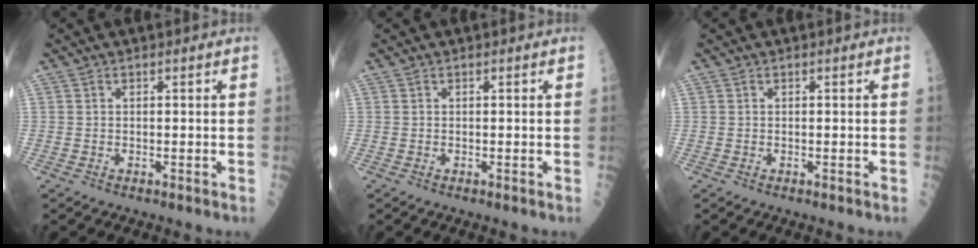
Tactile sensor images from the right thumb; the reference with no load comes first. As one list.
[{"total": 0.0}, {"total": 0.0}]